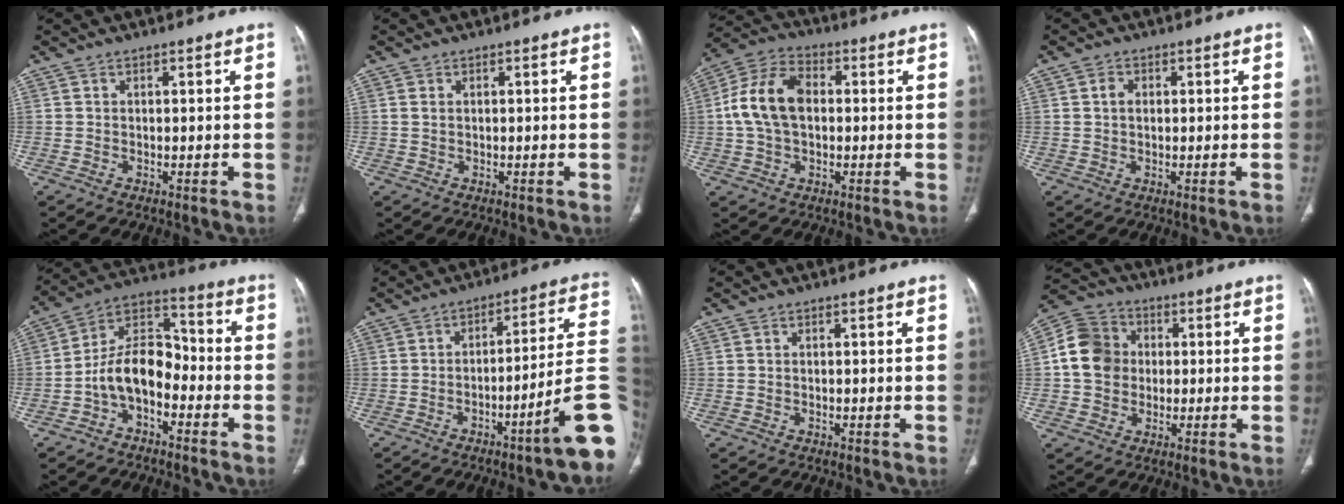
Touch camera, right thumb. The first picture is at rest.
{"total": 1.1, "force": [0.3, 0.8, 0.8], "torque": [-0.020, 0.002, 0.008]}
{"total": 12.1, "force": [0.6, 8.0, 9.1], "torque": [-0.173, 0.028, 0.005]}
{"total": 2.3, "force": [0.4, 1.7, 1.5], "torque": [-0.023, 0.001, 0.005]}
{"total": 11.1, "force": [-3.8, 6.8, 7.9], "torque": [-0.125, 0.064, -0.081]}
{"total": 16.2, "force": [-6.3, 1.2, 14.9], "torque": [-0.154, 0.040, -0.092]}
{"total": 0.0}
{"total": 10.7, "force": [0.6, 9.4, 5.2], "torque": [-0.080, 0.022, 0.001]}